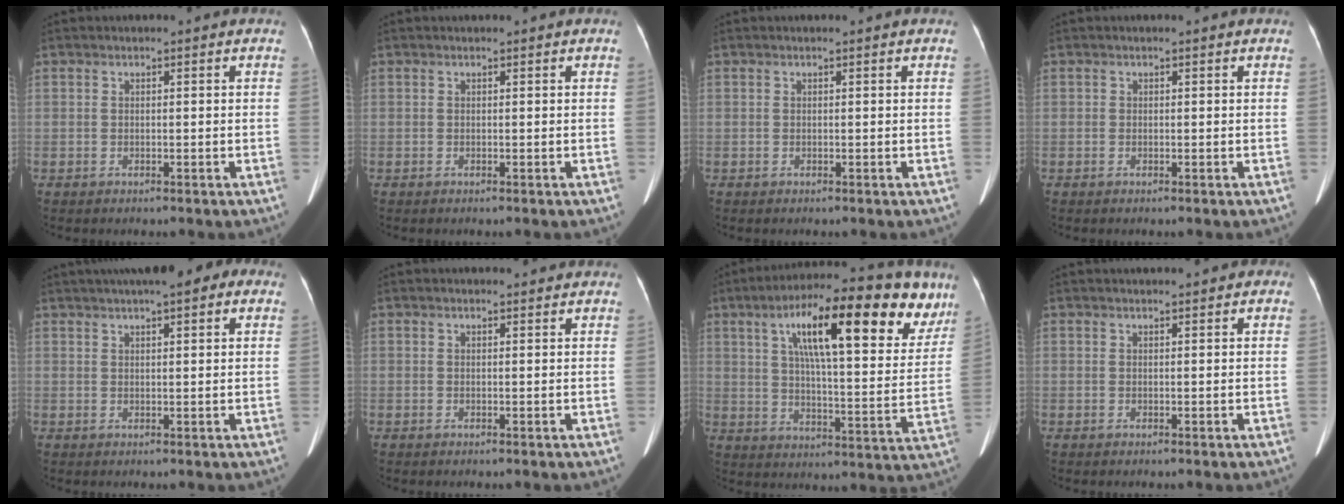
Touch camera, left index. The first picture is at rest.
{"total": 0.0}
{"total": 0.0}
{"total": 0.0}
{"total": 9.9, "force": [6.8, 2.1, 7.0], "torque": [-0.100, 0.034, 0.090]}
{"total": 1.6, "force": [1.6, 0.3, 0.1], "torque": [-0.011, 0.005, 0.019]}
{"total": 21.6, "force": [11.6, 5.2, 17.5], "torque": [-0.254, 0.032, 0.174]}
{"total": 2.3, "force": [1.8, 0.7, 1.3], "torque": [-0.016, 0.021, 0.022]}